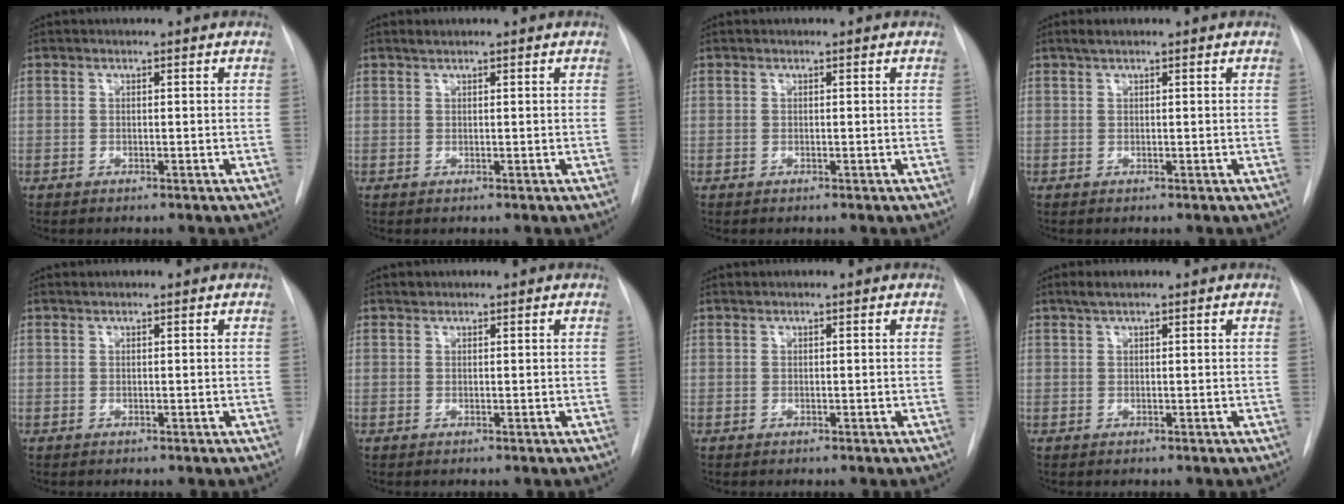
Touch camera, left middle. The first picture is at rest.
{"total": 0.6, "force": [0.6, 0.0, 0.2], "torque": [-0.009, 0.003, 0.014]}
{"total": 0.0}
{"total": 1.2, "force": [0.9, 0.1, 0.8], "torque": [-0.020, 0.009, 0.019]}
{"total": 0.0}
{"total": 0.6, "force": [0.6, 0.3, 0.0], "torque": [-0.003, 0.002, 0.009]}
{"total": 0.0}
{"total": 1.6, "force": [1.2, 0.2, 1.1], "torque": [-0.028, 0.008, 0.024]}